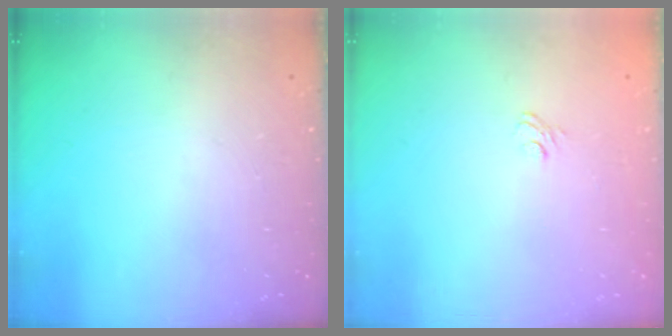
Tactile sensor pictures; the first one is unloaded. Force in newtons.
{"total": 3.9, "press": 3.7, "slide": 1.3}